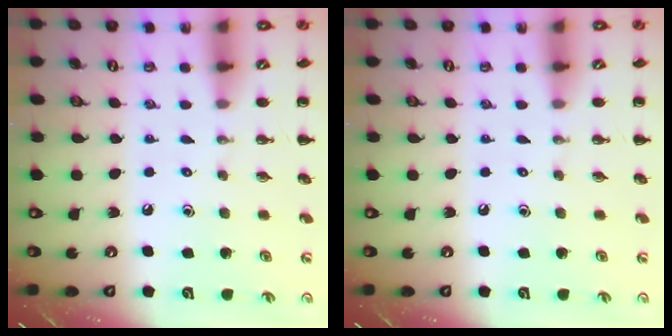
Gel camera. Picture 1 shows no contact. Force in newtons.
{"total": 0.0}